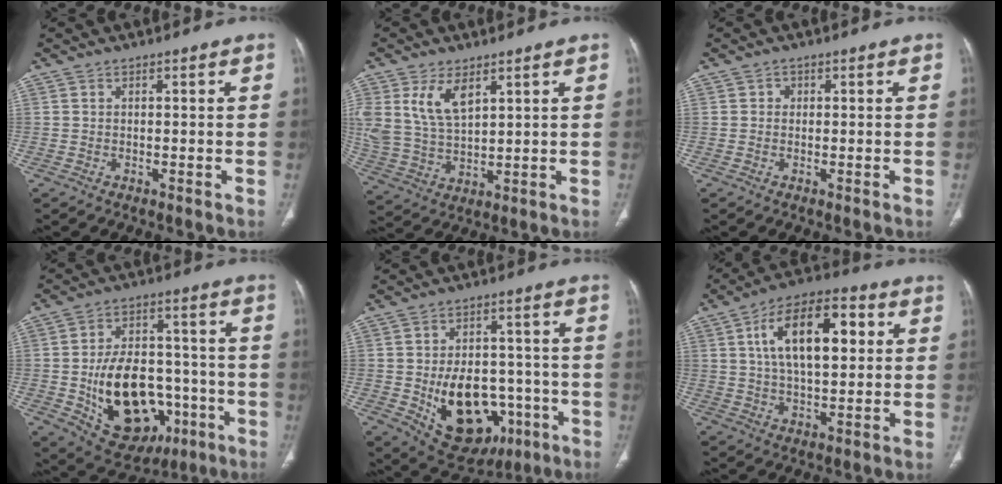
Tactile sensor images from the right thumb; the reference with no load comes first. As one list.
[{"total": 10.1, "force": [4.8, 5.4, 7.1], "torque": [-0.138, -0.015, 0.107]}, {"total": 1.0, "force": [0.1, 0.9, 0.3], "torque": [0.002, 0.003, 0.000]}, {"total": 21.9, "force": [-5.8, 14.2, 15.6], "torque": [-0.214, 0.030, -0.063]}, {"total": 18.4, "force": [-5.3, 12.2, 12.8], "torque": [-0.156, 0.021, -0.054]}, {"total": 16.5, "force": [4.3, 8.0, 13.8], "torque": [-0.213, 0.011, 0.068]}]